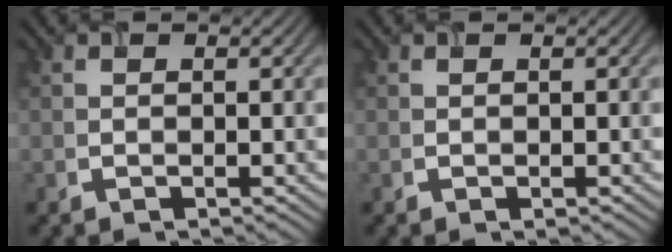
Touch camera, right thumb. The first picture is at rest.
{"total": 0.0}